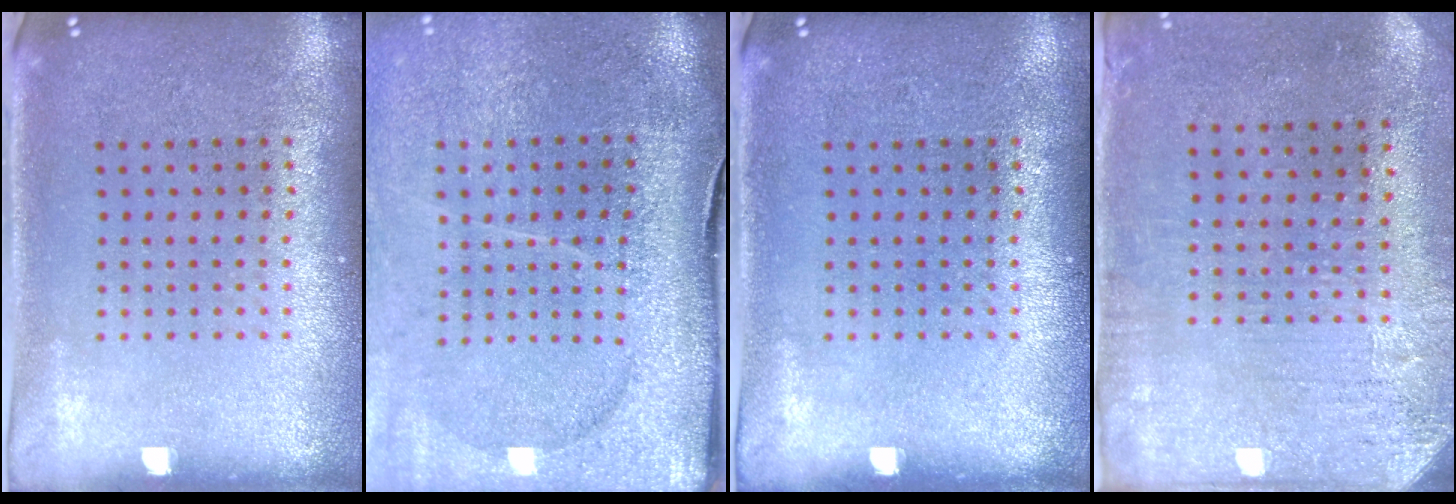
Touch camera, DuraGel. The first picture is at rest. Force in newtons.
{"total": 4.6, "press": 3.6, "slide": 2.8}
{"total": 0.0}
{"total": 3.1, "press": 2.5, "slide": 1.8}